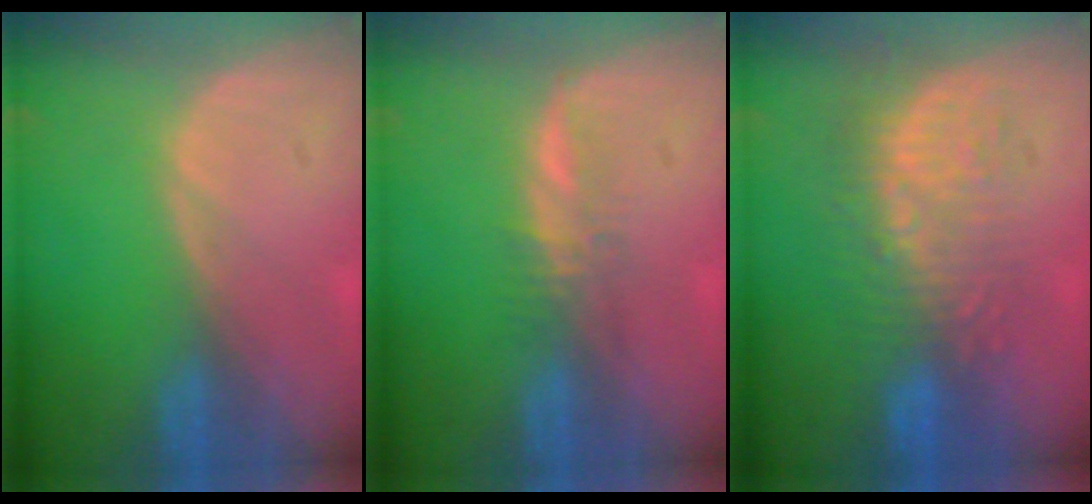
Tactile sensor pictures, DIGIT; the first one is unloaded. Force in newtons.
{"total": 2.3, "press": 2.2, "slide": 0.6}
{"total": 9.1, "press": 8.4, "slide": 3.5}